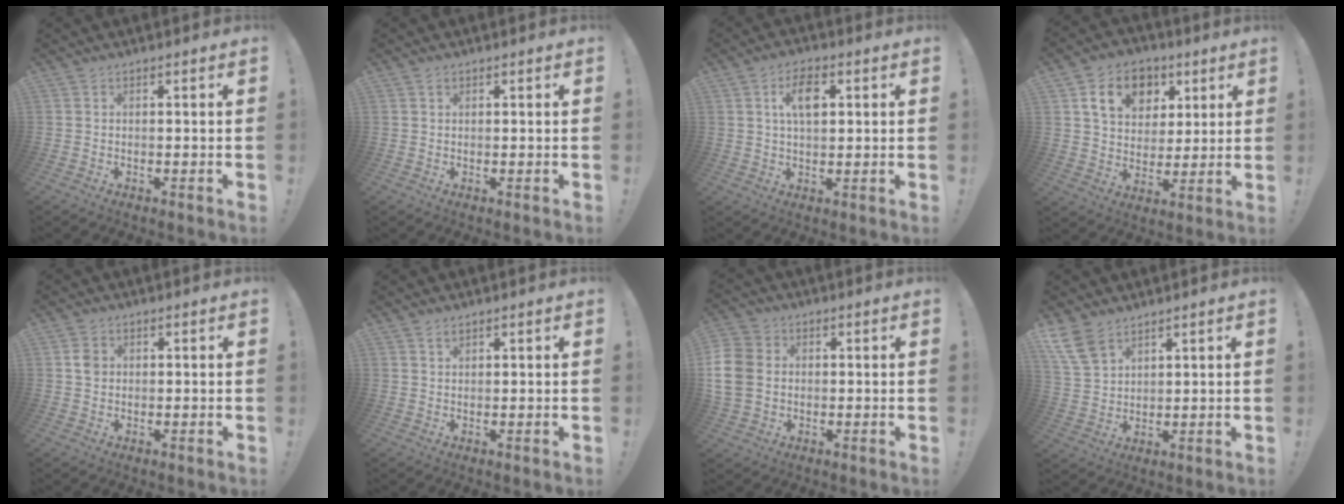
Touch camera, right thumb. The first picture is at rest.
{"total": 0.7, "force": [0.5, 0.5, 0.2], "torque": [-0.001, 0.000, 0.009]}
{"total": 7.3, "force": [2.1, 3.7, 5.9], "torque": [-0.090, 0.000, 0.031]}
{"total": 13.7, "force": [6.0, 10.4, 6.7], "torque": [-0.097, -0.017, 0.114]}
{"total": 2.4, "force": [0.4, 2.1, 1.1], "torque": [-0.001, -0.003, 0.004]}
{"total": 1.5, "force": [1.1, 0.7, 0.7], "torque": [-0.005, -0.005, 0.019]}
{"total": 10.7, "force": [0.5, 8.7, 6.2], "torque": [-0.130, 0.006, 0.013]}
{"total": 8.9, "force": [6.2, 4.6, 4.5], "torque": [-0.097, -0.027, 0.124]}